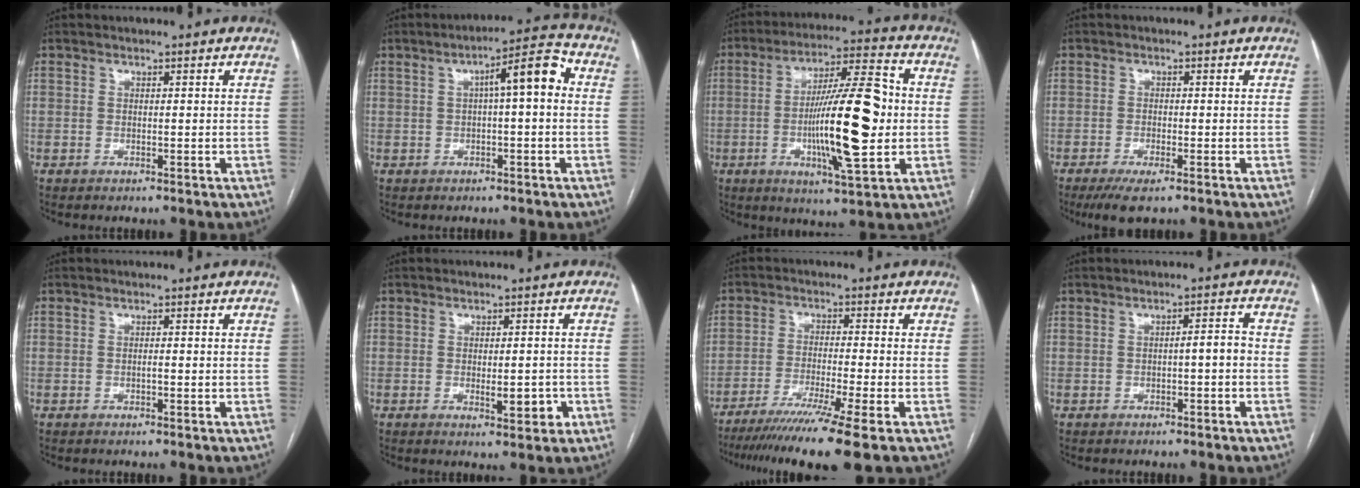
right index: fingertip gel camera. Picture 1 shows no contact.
{"total": 7.2, "force": [1.0, 1.1, 7.0], "torque": [-0.104, 0.029, 0.010]}
{"total": 17.5, "force": [-1.5, 2.2, 17.3], "torque": [-0.297, 0.005, -0.026]}
{"total": 4.4, "force": [-2.9, 0.9, 3.1], "torque": [-0.058, -0.010, -0.048]}
{"total": 0.7, "force": [-0.2, 0.0, 0.6], "torque": [-0.013, 0.001, -0.002]}
{"total": 3.9, "force": [-1.2, 1.2, 3.5], "torque": [-0.054, -0.003, -0.009]}
{"total": 12.7, "force": [-9.0, -1.8, 8.7], "torque": [-0.142, -0.038, -0.143]}
{"total": 2.2, "force": [-0.6, 0.3, 2.1], "torque": [-0.028, 0.007, -0.009]}